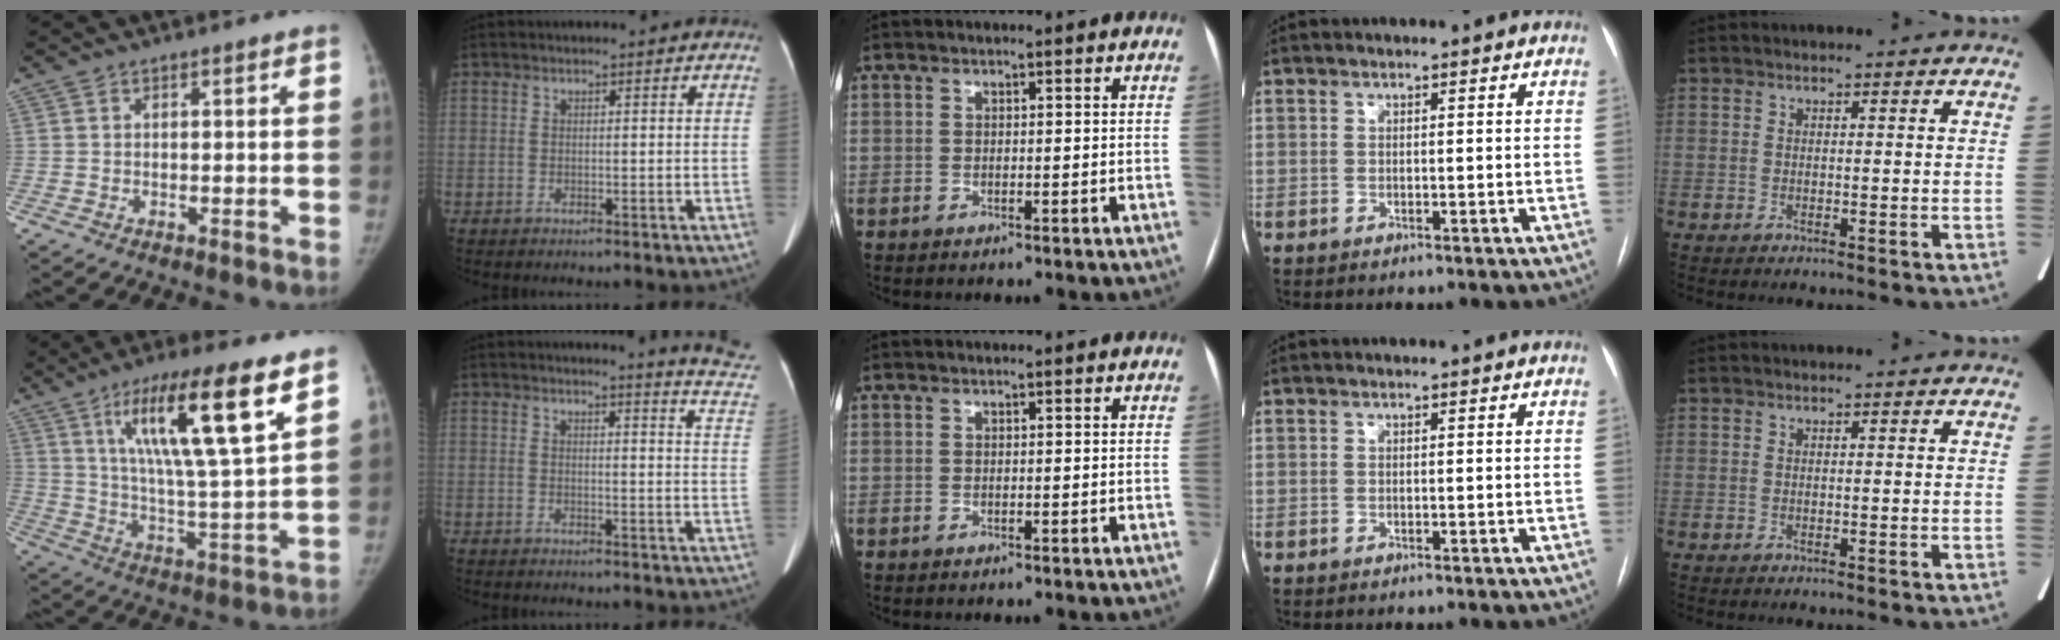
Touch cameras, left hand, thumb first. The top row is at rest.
{"thumb": {"total": 19.4, "force": [9.8, 2.7, 16.5], "torque": [-0.269, -0.040, 0.169]}, "index": {"total": 9.1, "force": [9.0, -0.7, 1.3], "torque": [-0.007, -0.088, 0.071]}}